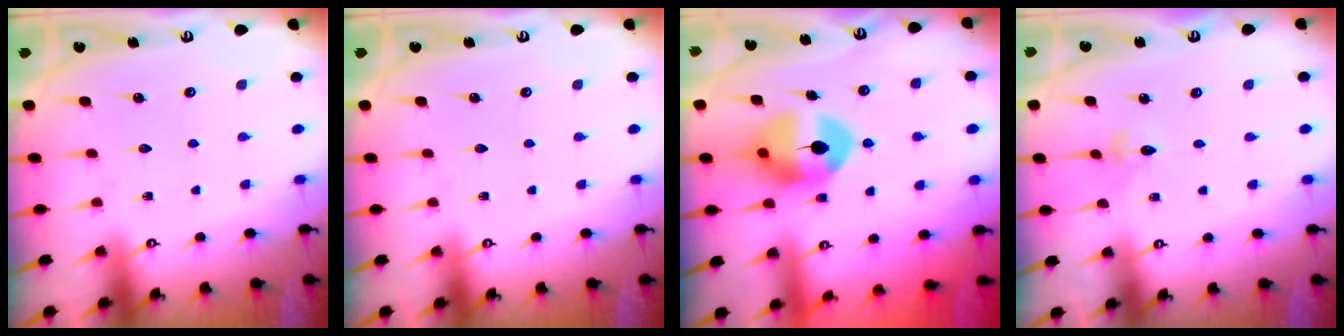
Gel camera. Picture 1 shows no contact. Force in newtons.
{"total": 0.0}
{"total": 11.8, "press": 11.8, "slide": 0.6}
{"total": 2.3, "press": 2.3, "slide": 0.2}